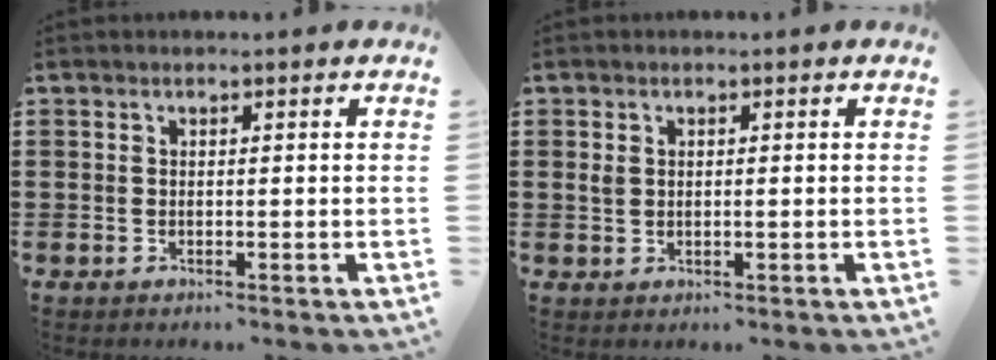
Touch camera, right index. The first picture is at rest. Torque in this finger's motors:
{"motor_torque": [0.28, 0.15, 0.00, 0.04]}